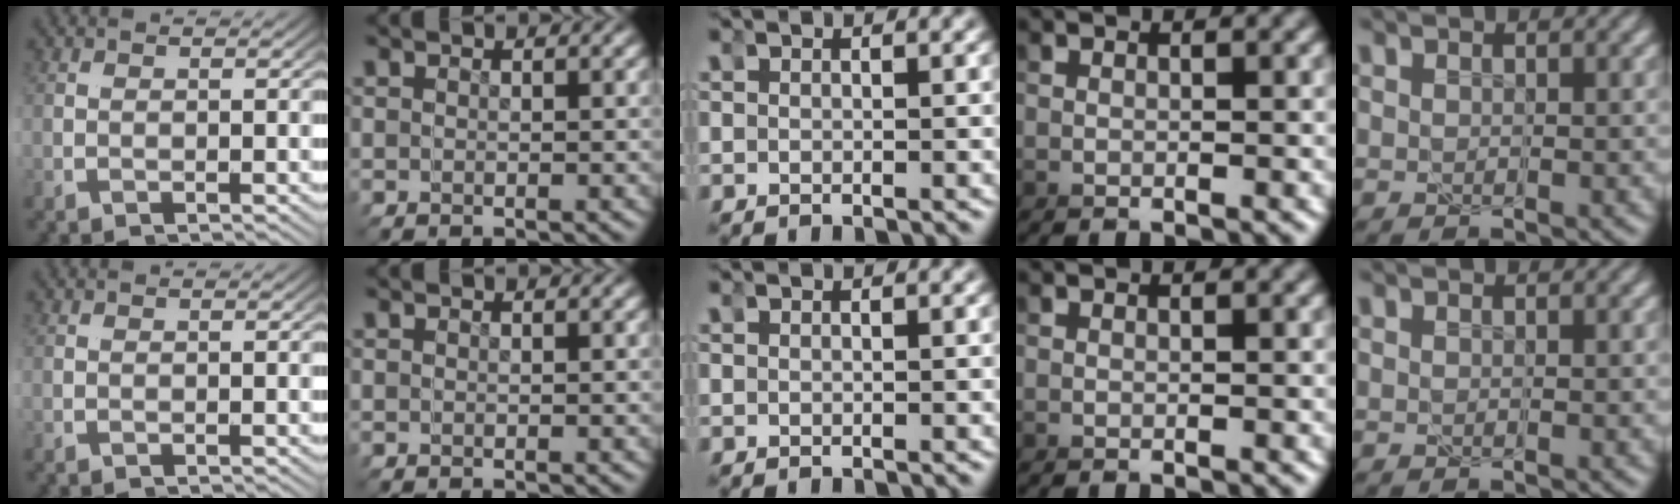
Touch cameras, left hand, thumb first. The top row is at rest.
{}